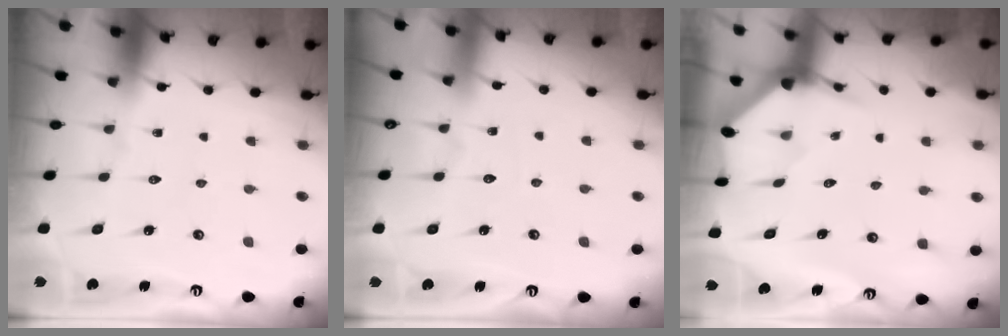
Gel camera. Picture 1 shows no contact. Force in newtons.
{"total": 2.6, "press": 2.6, "slide": 0.3}
{"total": 3.3, "press": 3.3, "slide": 0.1}